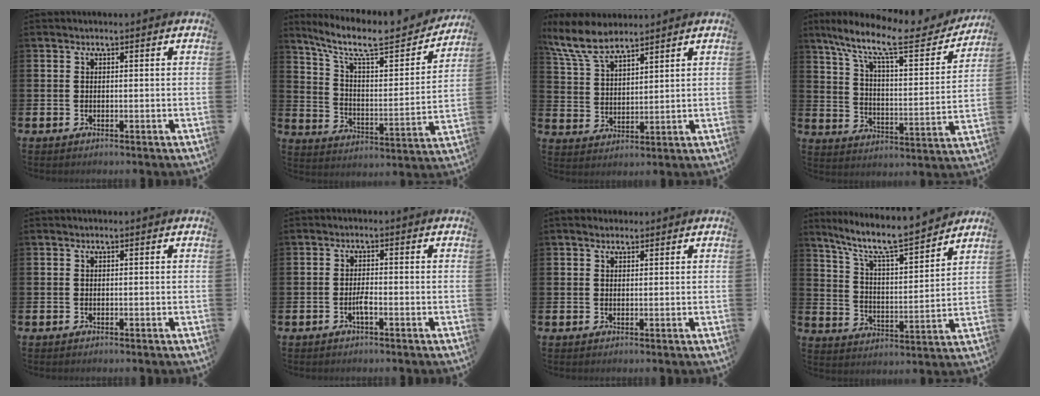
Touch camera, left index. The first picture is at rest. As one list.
[{"total": 9.4, "force": [7.9, 2.4, 4.5], "torque": [-0.109, -0.059, 0.130]}, {"total": 8.5, "force": [7.5, 2.4, 3.1], "torque": [-0.095, -0.026, 0.139]}, {"total": 11.4, "force": [9.0, 2.6, 6.4], "torque": [-0.145, -0.058, 0.145]}, {"total": 0.0}, {"total": 1.3, "force": [-0.8, 0.3, 1.1], "torque": [-0.027, 0.002, -0.013]}, {"total": 1.7, "force": [1.4, 0.8, 0.3], "torque": [0.009, 0.000, 0.023]}, {"total": 9.0, "force": [8.1, 1.1, 3.8], "torque": [-0.101, -0.059, 0.135]}]